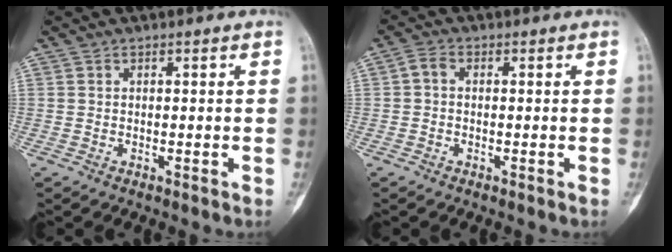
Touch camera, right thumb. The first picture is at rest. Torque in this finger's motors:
{"motor_torque": [-0.31, 0.22, 0.27, -0.28, -0.06]}